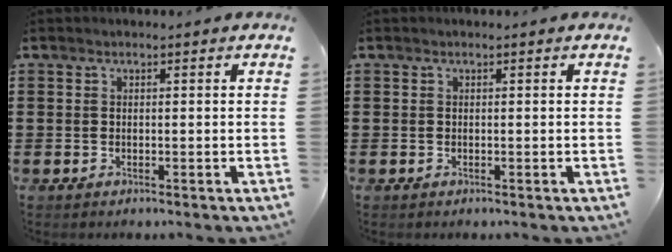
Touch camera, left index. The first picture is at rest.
{"total": 0.0}